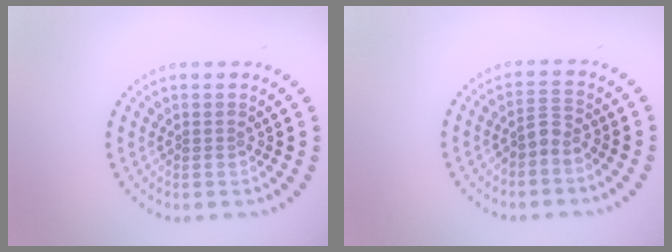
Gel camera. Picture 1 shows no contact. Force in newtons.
{"total": 1.8, "press": 1.4, "slide": 1.2}